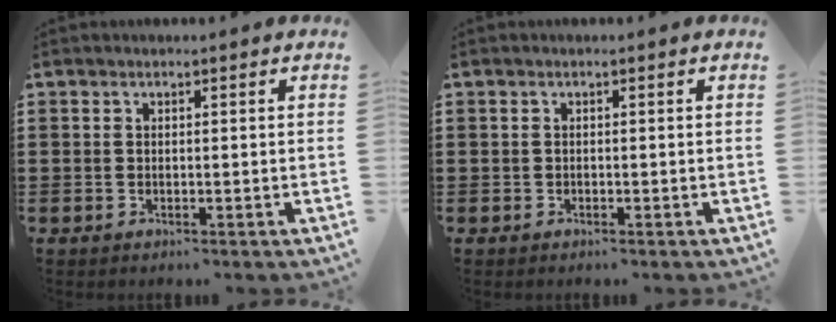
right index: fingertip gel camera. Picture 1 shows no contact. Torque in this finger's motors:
{"motor_torque": [0.92, 1.22, 0.00, -0.04]}